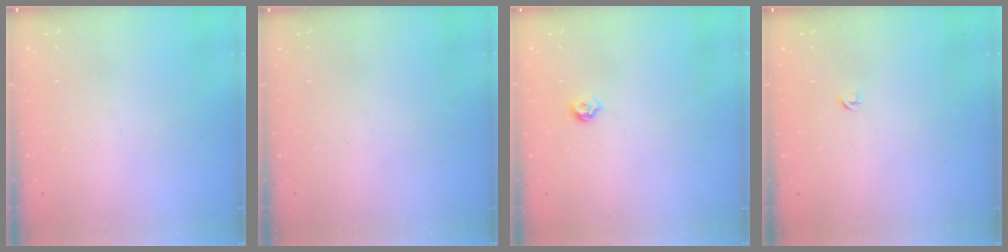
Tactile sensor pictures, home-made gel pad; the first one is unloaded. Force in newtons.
{"total": 0.0}
{"total": 5.0, "press": 4.9, "slide": 0.8}
{"total": 2.7, "press": 2.6, "slide": 0.6}